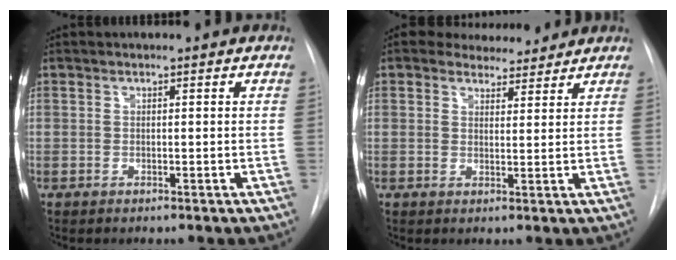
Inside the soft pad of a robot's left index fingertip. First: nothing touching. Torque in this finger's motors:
{"motor_torque": [0.66, -0.83, 0.13, 0.01]}